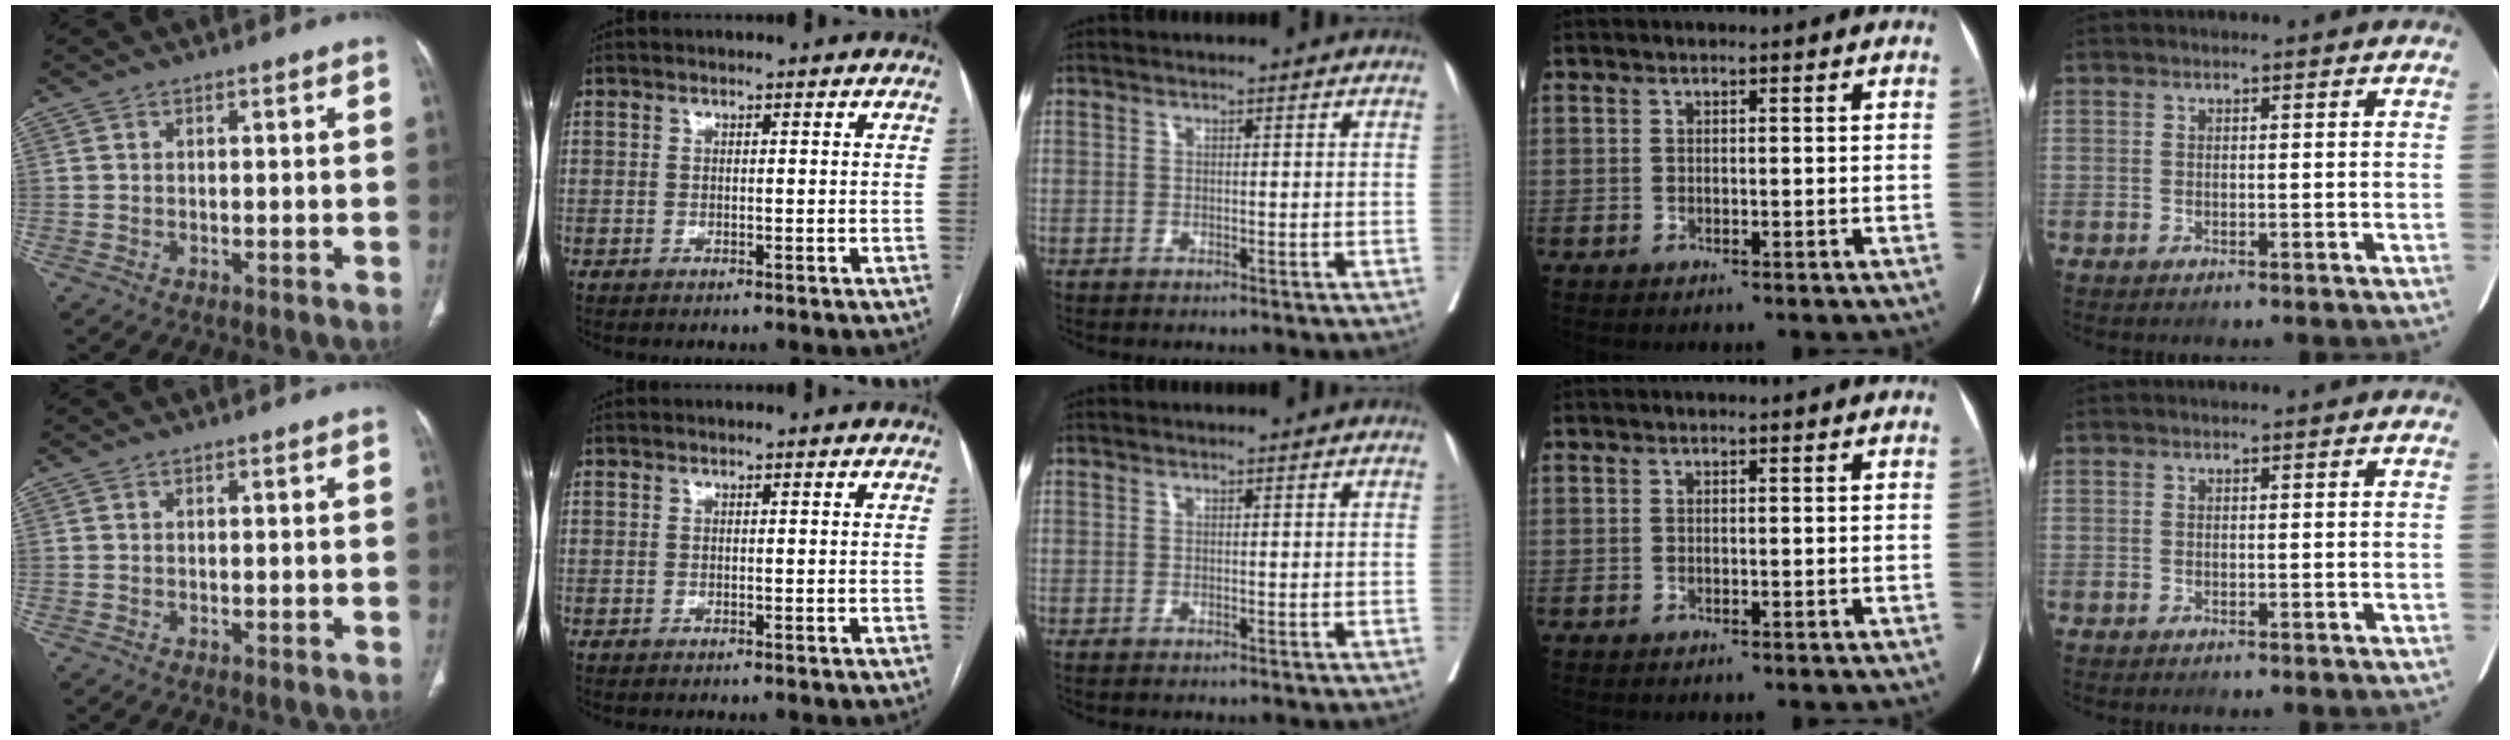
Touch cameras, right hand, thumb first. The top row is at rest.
{}